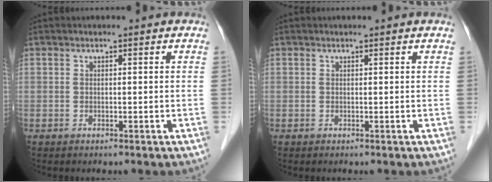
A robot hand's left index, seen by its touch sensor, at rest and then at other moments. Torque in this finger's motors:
{"motor_torque": [0.03, -0.49, 0.00, 0.01]}